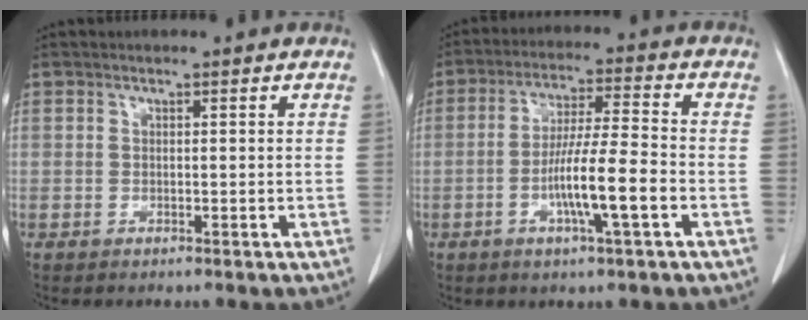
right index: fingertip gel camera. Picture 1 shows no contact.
{"total": 9.6, "force": [-3.1, 0.1, 9.1], "torque": [-0.167, -0.002, -0.059]}